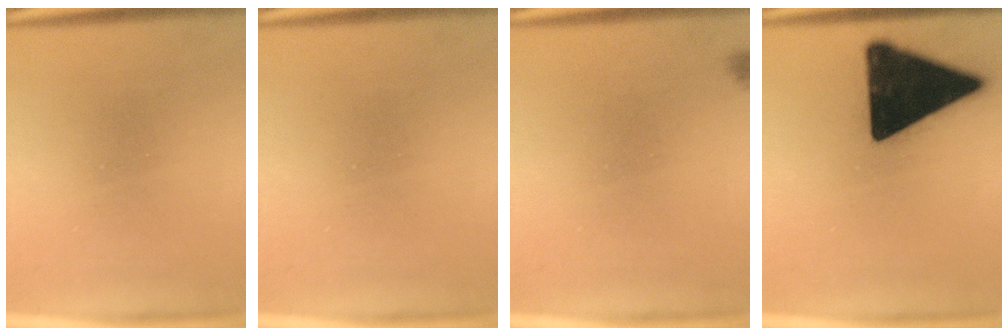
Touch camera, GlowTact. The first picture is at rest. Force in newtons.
{"total": 0.0}
{"total": 1.0}
{"total": 19.9}